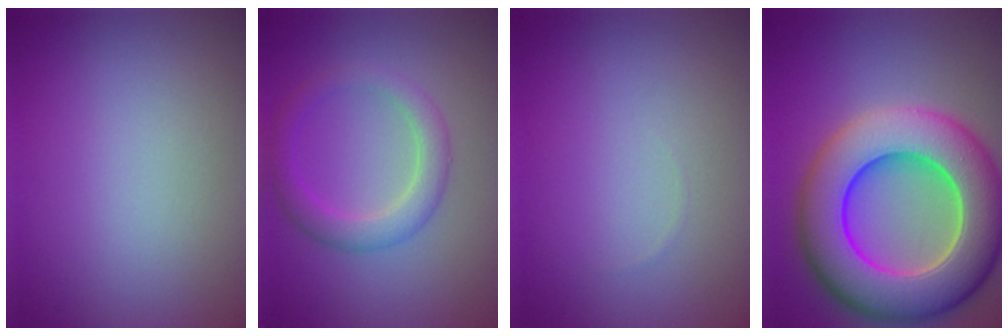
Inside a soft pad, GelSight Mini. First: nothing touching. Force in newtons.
{"total": 3.0, "press": 3.0, "slide": 0.1}
{"total": 0.0}
{"total": 13.2, "press": 13.1, "slide": 2.1}